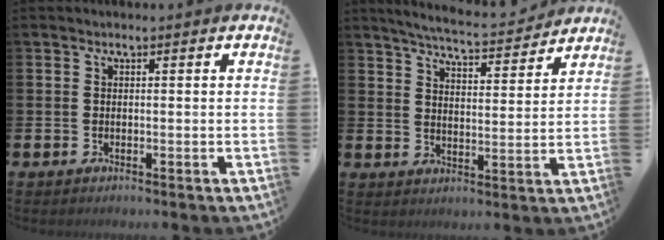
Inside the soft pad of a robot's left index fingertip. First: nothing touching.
{"total": 5.8, "force": [5.7, 0.1, 1.4], "torque": [-0.044, -0.038, 0.098]}